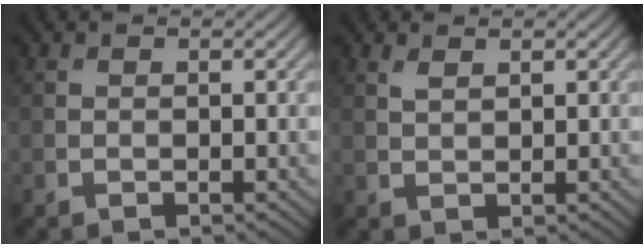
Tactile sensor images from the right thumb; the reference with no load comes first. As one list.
[{"total": 1.3, "force": [0.9, 0.4, 0.8], "torque": [-0.024, 0.000, 0.022]}]